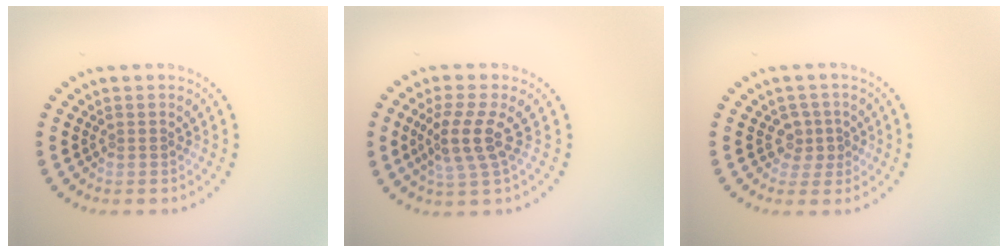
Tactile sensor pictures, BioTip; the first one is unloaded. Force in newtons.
{"total": 3.4, "press": 2.9, "slide": 1.8}
{"total": 1.9, "press": 1.5, "slide": 1.1}